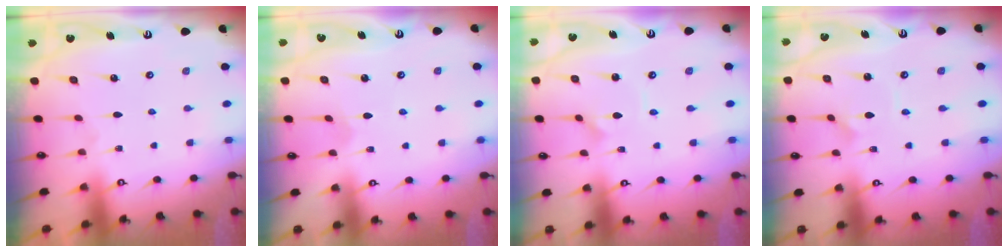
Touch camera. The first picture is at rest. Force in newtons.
{"total": 1.7, "press": 1.7, "slide": 0.1}
{"total": 1.4, "press": 1.3, "slide": 0.6}
{"total": 2.2, "press": 2.2, "slide": 0.4}